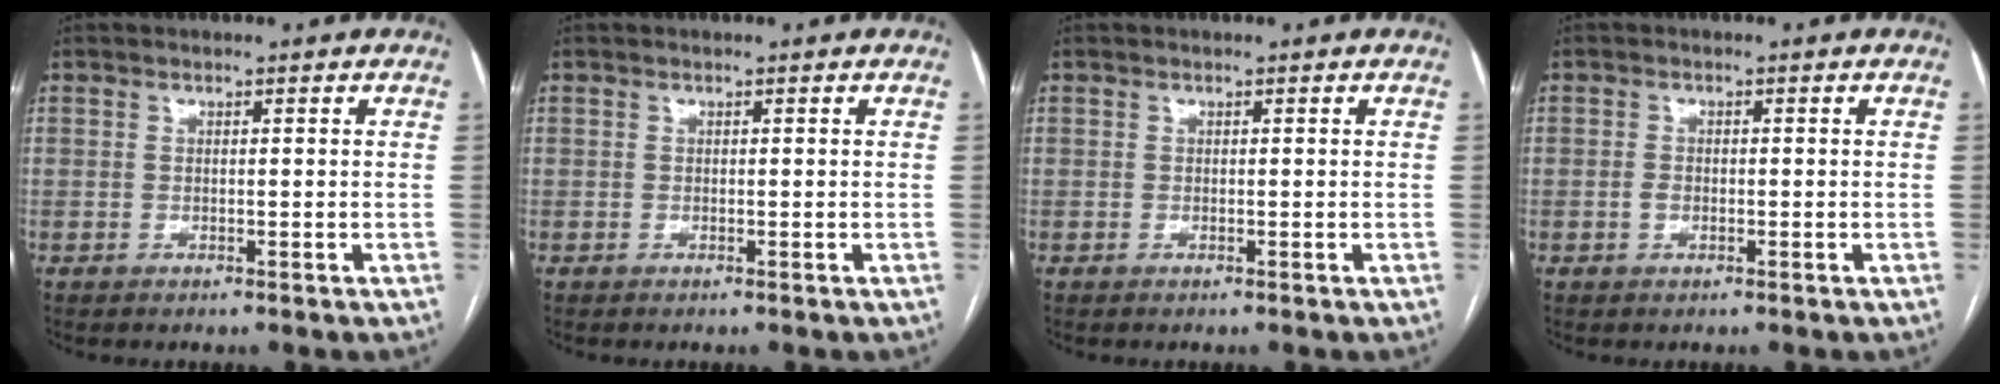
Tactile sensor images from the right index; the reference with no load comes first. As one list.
[{"total": 0.0}, {"total": 0.0}, {"total": 1.1, "force": [-0.3, 0.8, 0.7], "torque": [-0.013, 0.003, -0.004]}]